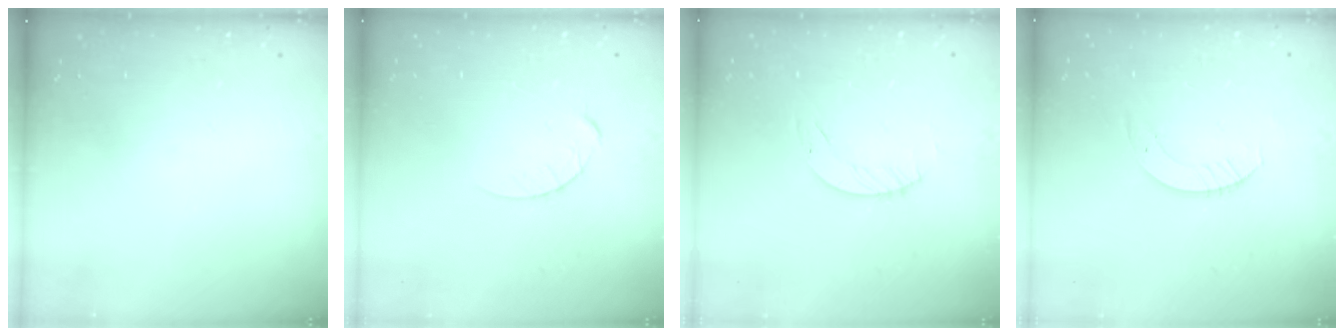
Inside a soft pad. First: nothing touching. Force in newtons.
{"total": 5.7, "press": 5.7, "slide": 0.5}
{"total": 1.2, "press": 1.2, "slide": 0.2}
{"total": 3.2, "press": 3.2, "slide": 0.3}